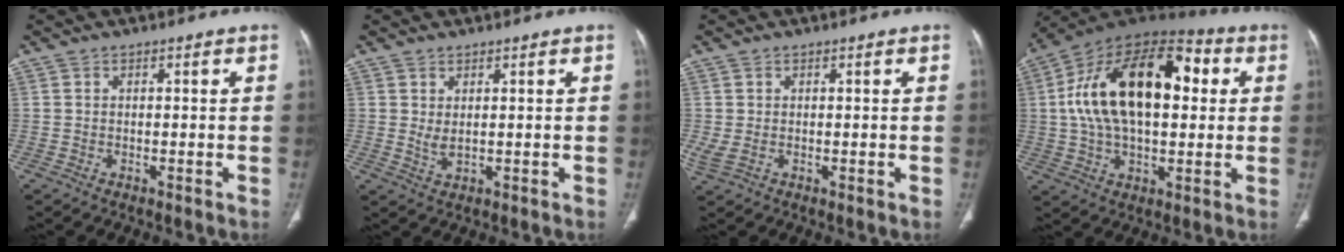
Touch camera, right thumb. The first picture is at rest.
{"total": 2.2, "force": [0.6, 0.9, 1.9], "torque": [-0.037, -0.010, 0.019]}
{"total": 2.4, "force": [-0.1, 1.2, 2.1], "torque": [-0.063, 0.002, 0.005]}
{"total": 25.4, "force": [4.1, 13.9, 20.9], "torque": [-0.351, 0.028, 0.059]}